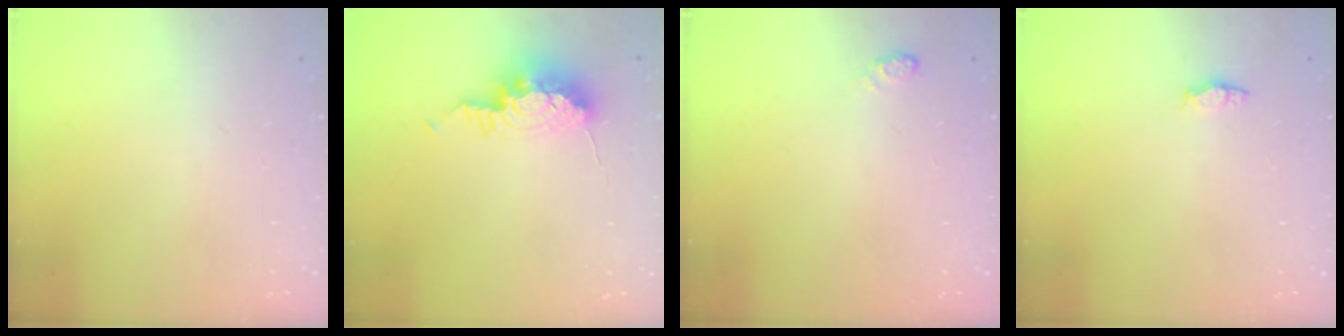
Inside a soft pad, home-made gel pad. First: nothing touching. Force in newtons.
{"total": 10.6, "press": 10.3, "slide": 2.3}
{"total": 5.4, "press": 5.4, "slide": 0.7}
{"total": 3.7, "press": 3.3, "slide": 1.5}